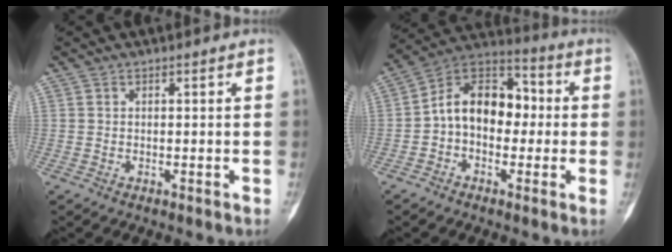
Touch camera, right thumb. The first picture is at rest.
{"total": 13.6, "force": [-0.3, 9.2, 10.0], "torque": [-0.129, 0.044, -0.021]}